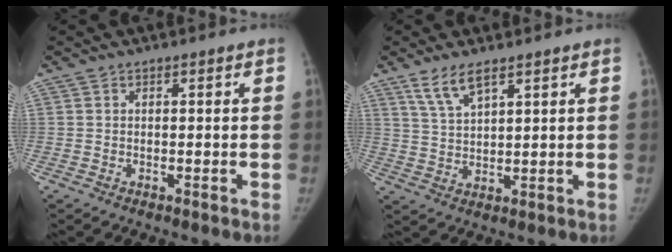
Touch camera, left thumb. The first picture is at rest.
{"total": 5.6, "force": [3.9, 1.7, 3.7], "torque": [-0.072, -0.015, 0.082]}